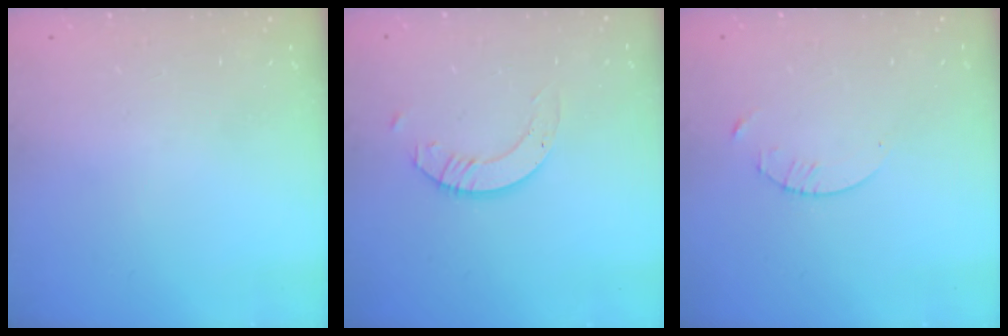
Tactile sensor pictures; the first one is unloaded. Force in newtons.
{"total": 3.4, "press": 3.4, "slide": 0.0}
{"total": 1.3, "press": 1.3, "slide": 0.2}